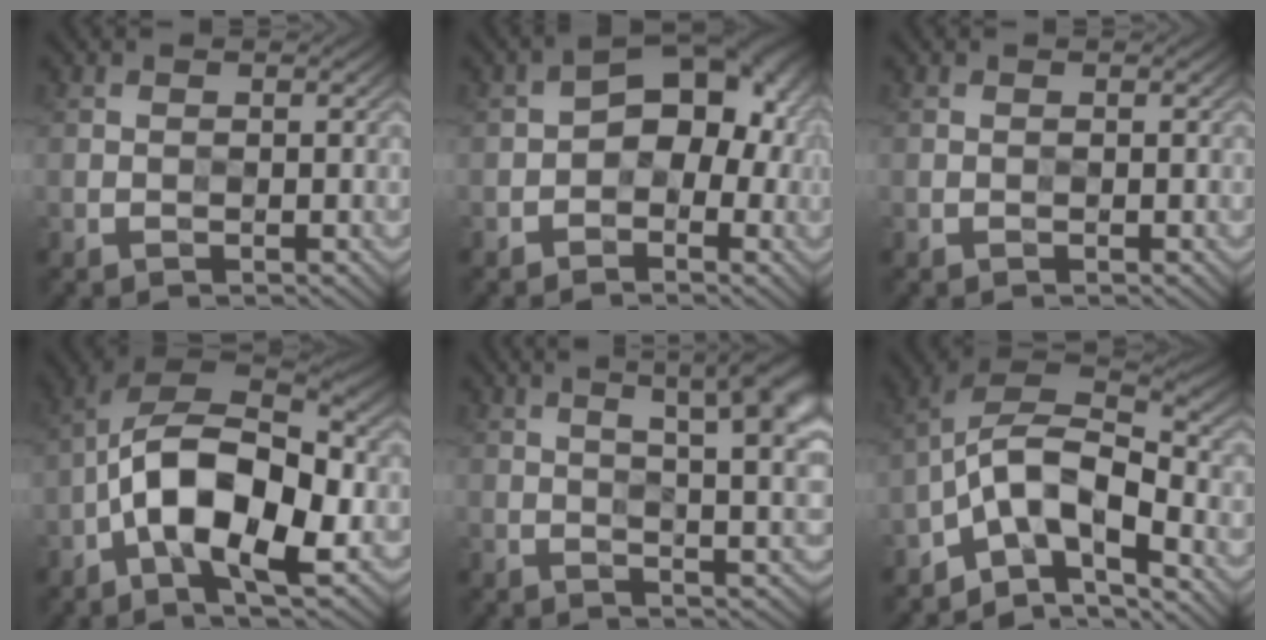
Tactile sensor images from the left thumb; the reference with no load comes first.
{"total": 7.6, "force": [-0.8, 5.0, 5.7], "torque": [-0.065, 0.009, -0.027]}
{"total": 0.0}
{"total": 13.8, "force": [-3.4, 6.4, 11.7], "torque": [-0.204, 0.003, -0.073]}
{"total": 13.7, "force": [6.3, 4.6, 11.3], "torque": [-0.134, 0.039, 0.076]}
{"total": 10.3, "force": [-5.9, 4.2, 7.4], "torque": [-0.120, 0.002, -0.125]}